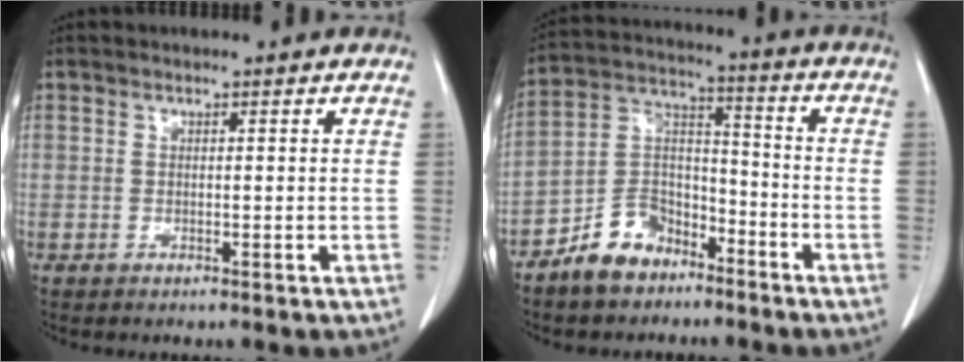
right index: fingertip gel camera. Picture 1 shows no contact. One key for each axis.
{"total": 9.4, "fx": -6.7, "fy": 5.6, "fz": 3.5, "tx": -0.074, "ty": 0.024, "tz": -0.125}